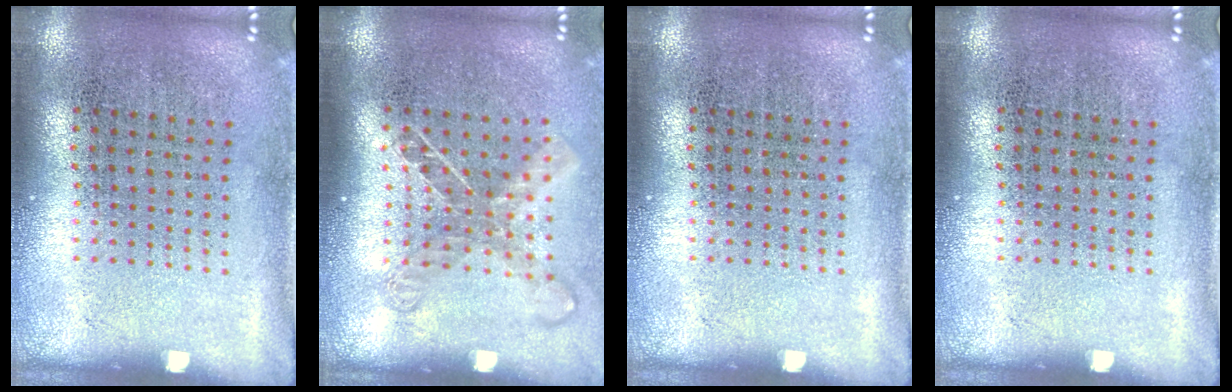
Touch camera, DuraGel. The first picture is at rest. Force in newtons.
{"total": 1.5, "press": 1.2, "slide": 1.0}
{"total": 0.0}
{"total": 0.0}